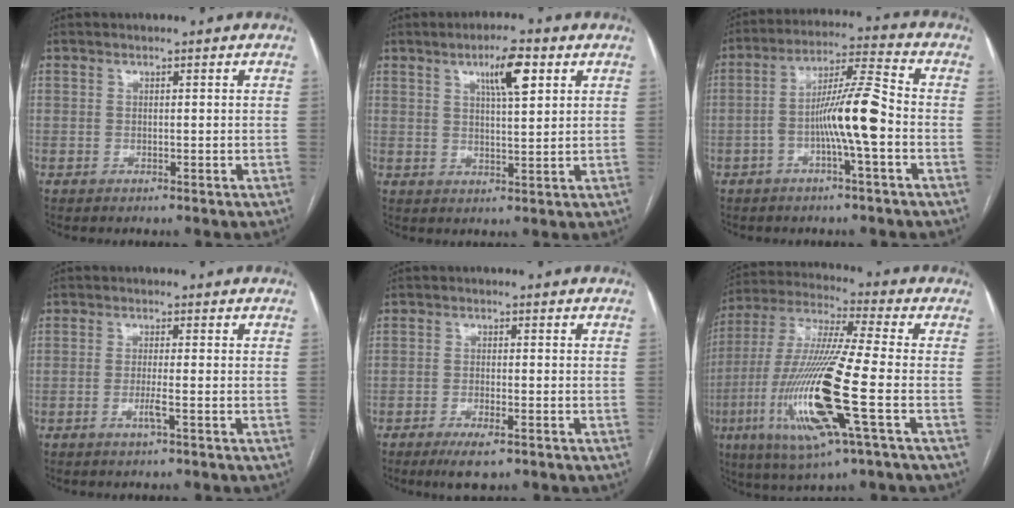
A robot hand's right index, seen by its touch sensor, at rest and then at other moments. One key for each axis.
{"total": 6.5, "fx": 3.1, "fy": 1.1, "fz": 5.6, "tx": -0.097, "ty": 0.006, "tz": 0.052}
{"total": 10.1, "fx": -2.6, "fy": 0.3, "fz": 9.8, "tx": -0.180, "ty": 0.018, "tz": -0.049}
{"total": 2.1, "fx": -0.9, "fy": -0.3, "fz": 1.9, "tx": -0.039, "ty": -0.004, "tz": -0.018}
{"total": 4.5, "fx": -2.8, "fy": 1.0, "fz": 3.4, "tx": -0.065, "ty": -0.008, "tz": -0.043}
{"total": 19.5, "fx": -5.5, "fy": 0.9, "fz": 18.7, "tx": -0.403, "ty": -0.021, "tz": -0.106}